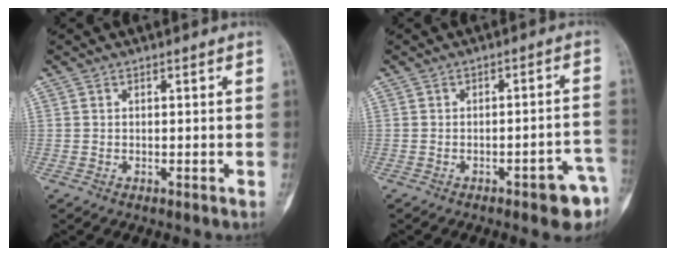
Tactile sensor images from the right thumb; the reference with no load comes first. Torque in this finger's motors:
{"motor_torque": [1.19, 0.95, 0.20, -0.43, 0.23]}